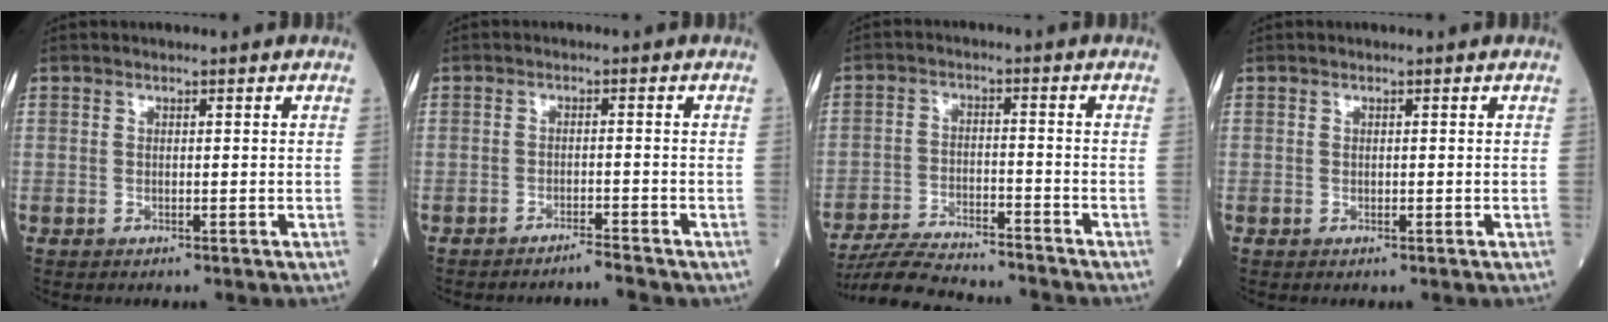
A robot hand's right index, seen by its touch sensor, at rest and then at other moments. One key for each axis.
{"total": 2.3, "fx": -2.2, "fy": -0.3, "fz": 0.3, "tx": -0.004, "ty": -0.006, "tz": -0.033}
{"total": 12.1, "fx": -11.5, "fy": 1.0, "fz": 3.9, "tx": -0.062, "ty": -0.001, "tz": -0.189}
{"total": 0.0}